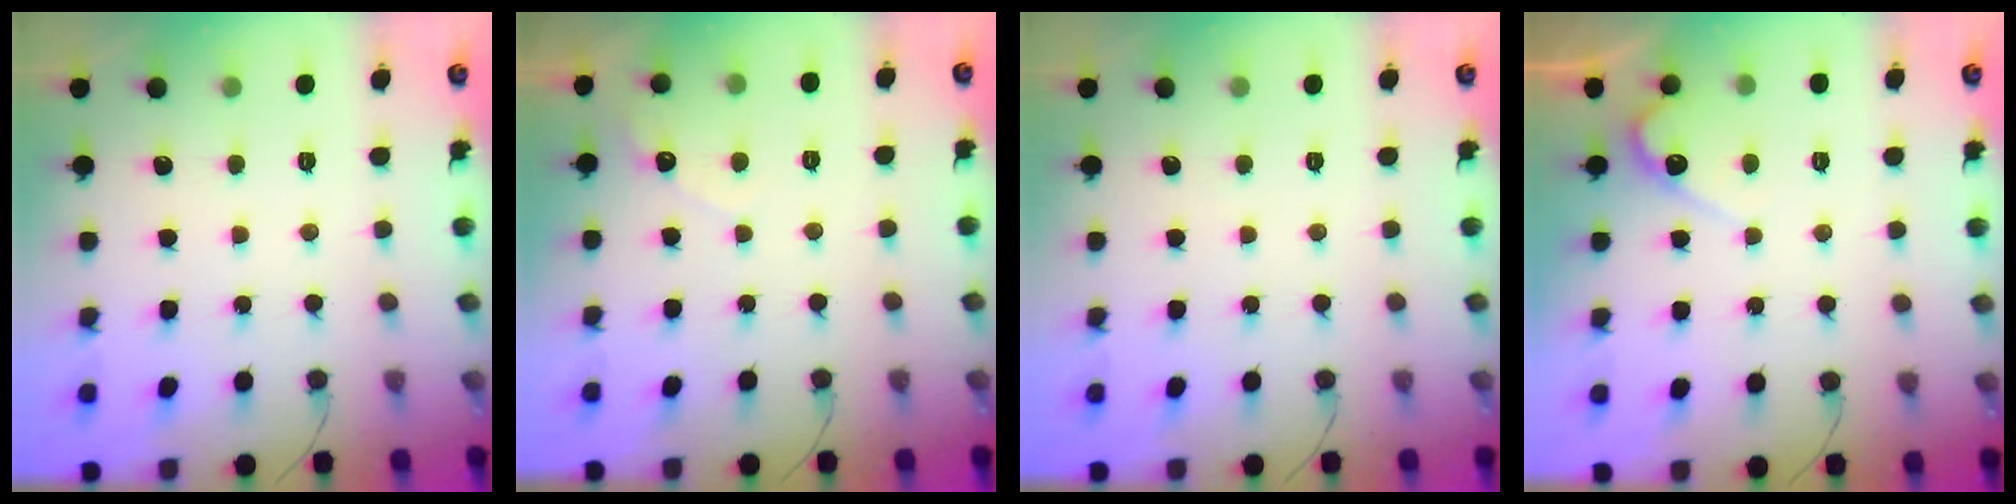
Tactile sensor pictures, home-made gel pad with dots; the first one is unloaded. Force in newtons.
{"total": 2.8, "press": 2.8, "slide": 0.1}
{"total": 0.0}
{"total": 3.9, "press": 3.9, "slide": 0.3}